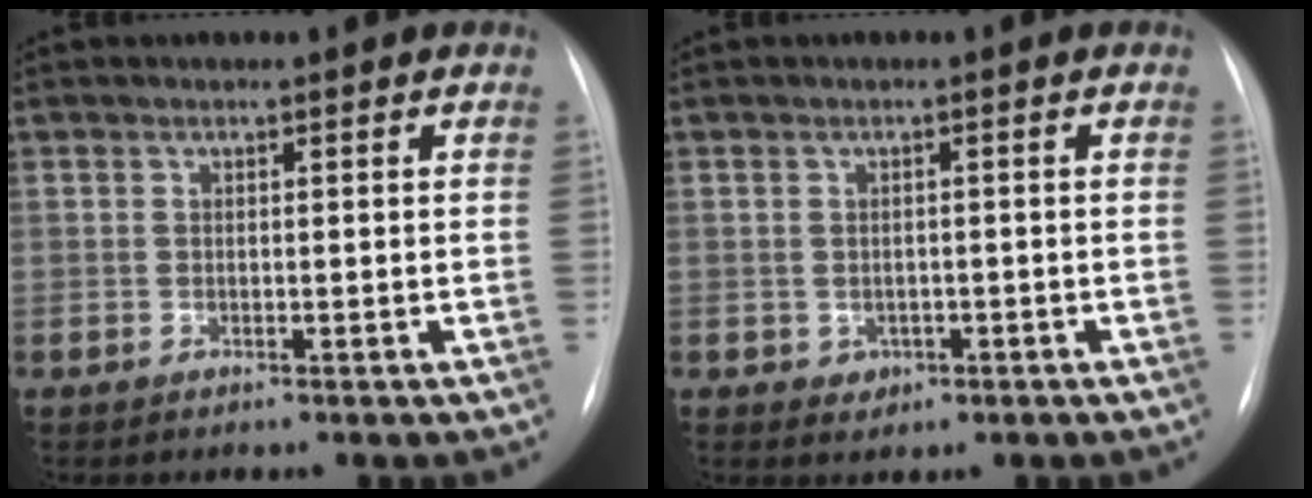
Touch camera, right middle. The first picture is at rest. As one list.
[{"total": 1.9, "force": [-0.7, 1.7, 0.7], "torque": [-0.007, 0.003, -0.001]}]